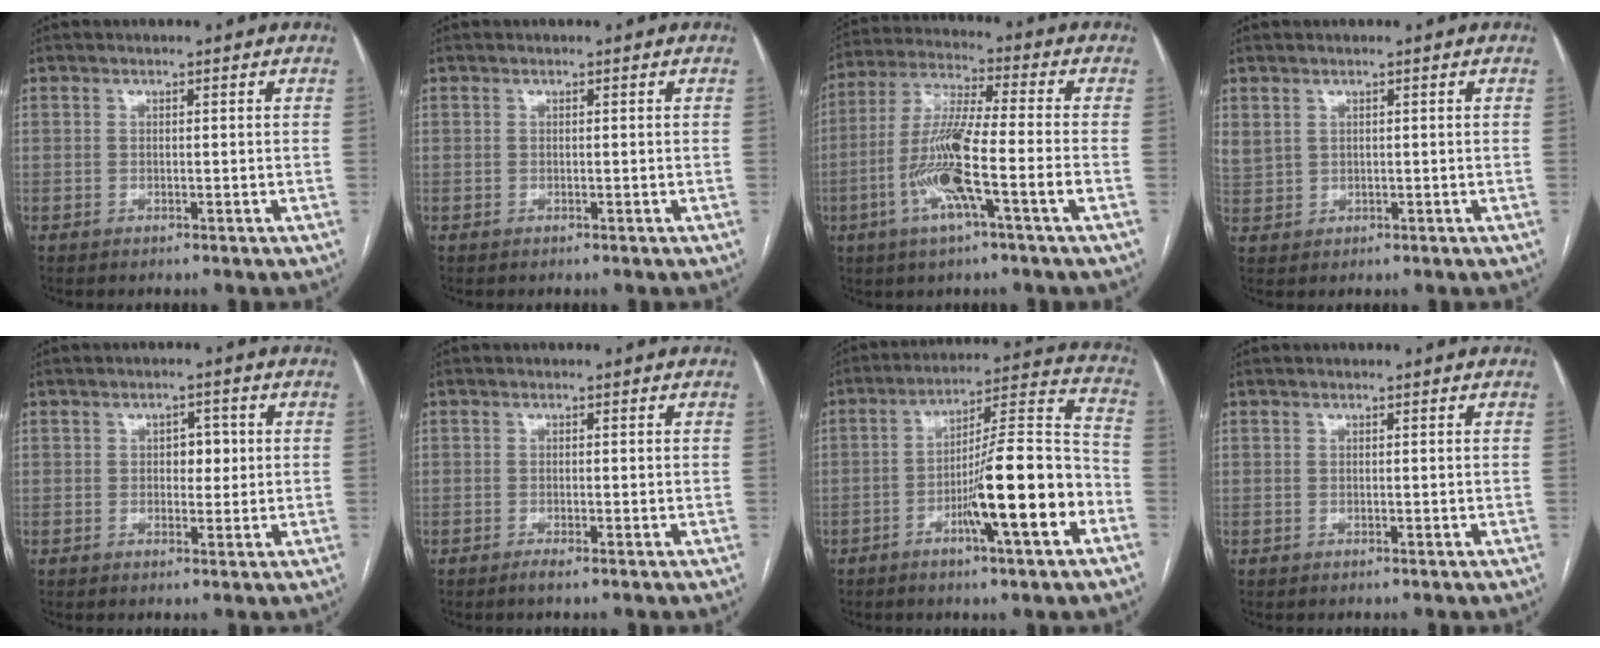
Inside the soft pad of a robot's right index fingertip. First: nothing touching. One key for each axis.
{"total": 0.0}
{"total": 12.8, "fx": -4.1, "fy": 0.2, "fz": 12.2, "tx": -0.246, "ty": -0.001, "tz": -0.083}
{"total": 3.2, "fx": 1.6, "fy": 2.4, "fz": 1.4, "tx": -0.040, "ty": 0.010, "tz": 0.046}
{"total": 3.1, "fx": 0.3, "fy": 1.9, "fz": 2.4, "tx": -0.030, "ty": 0.009, "tz": 0.007}
{"total": 1.1, "fx": -0.7, "fy": -0.1, "fz": 0.8, "tx": -0.014, "ty": -0.001, "tz": -0.015}
{"total": 15.8, "fx": -5.9, "fy": 1.0, "fz": 14.6, "tx": -0.228, "ty": 0.007, "tz": -0.095}
{"total": 0.0}